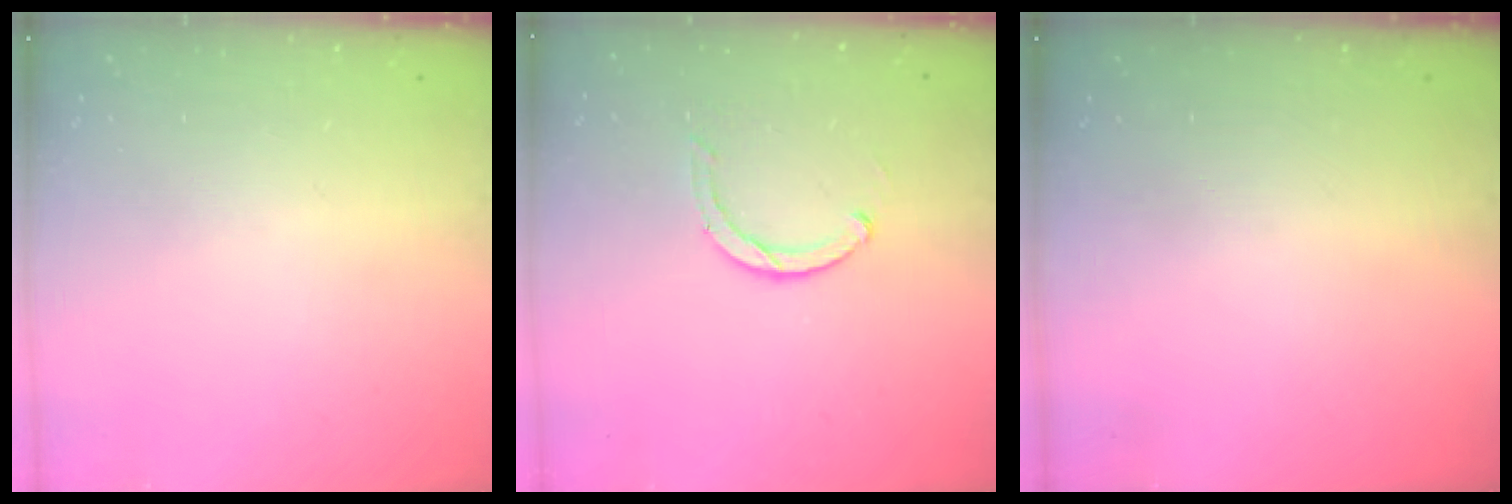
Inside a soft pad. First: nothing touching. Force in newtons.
{"total": 3.0, "press": 2.9, "slide": 0.5}
{"total": 0.0}